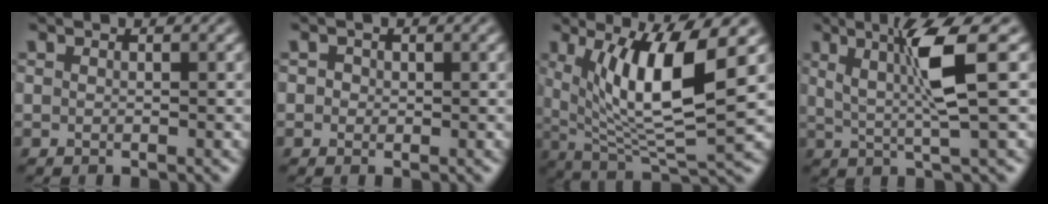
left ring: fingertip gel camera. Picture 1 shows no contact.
{"total": 0.9, "force": [0.2, 0.8, 0.3], "torque": [-0.002, -0.002, 0.000]}
{"total": 9.6, "force": [2.6, 2.5, 8.9], "torque": [-0.152, -0.014, 0.053]}
{"total": 5.4, "force": [1.5, 0.4, 5.1], "torque": [-0.104, -0.001, 0.034]}